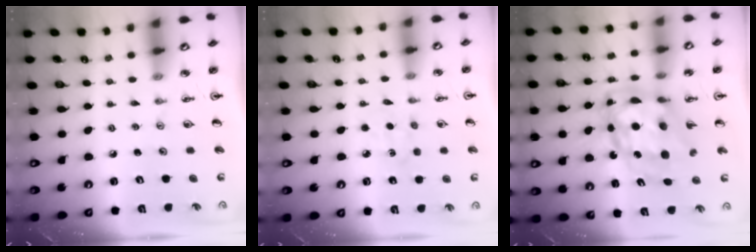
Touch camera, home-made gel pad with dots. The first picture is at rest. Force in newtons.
{"total": 4.1, "press": 4.1, "slide": 0.4}
{"total": 12.9, "press": 12.8, "slide": 1.7}